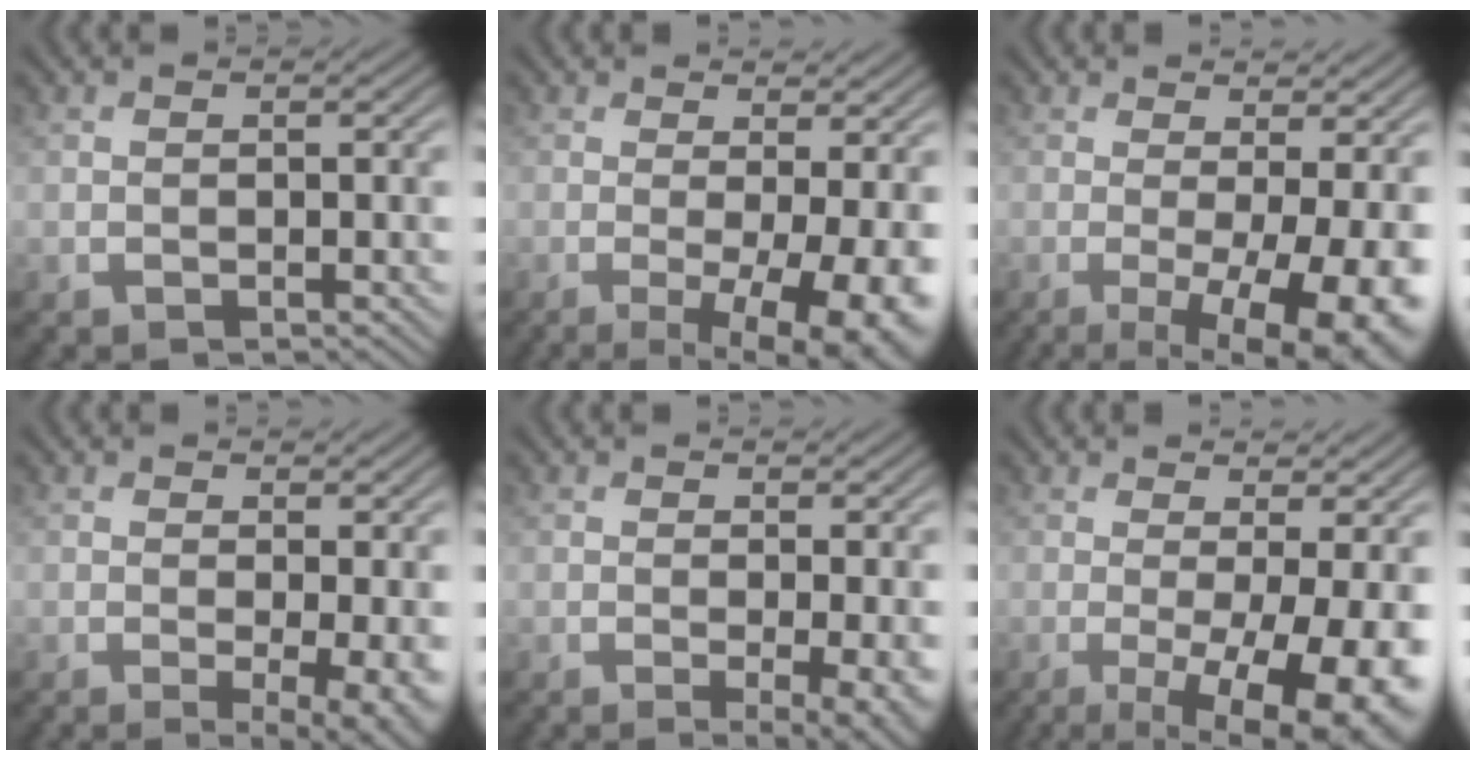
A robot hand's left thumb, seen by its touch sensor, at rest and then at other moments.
{"total": 9.5, "force": [-1.2, 2.5, 9.1], "torque": [-0.117, -0.003, -0.009]}
{"total": 10.7, "force": [-1.6, 2.8, 10.2], "torque": [-0.125, 0.001, -0.015]}
{"total": 4.9, "force": [-0.3, 1.1, 4.7], "torque": [-0.070, -0.009, -0.003]}
{"total": 4.2, "force": [-0.4, 0.9, 4.0], "torque": [-0.063, -0.009, -0.006]}
{"total": 11.8, "force": [-1.9, 3.3, 11.2], "torque": [-0.136, 0.001, -0.018]}